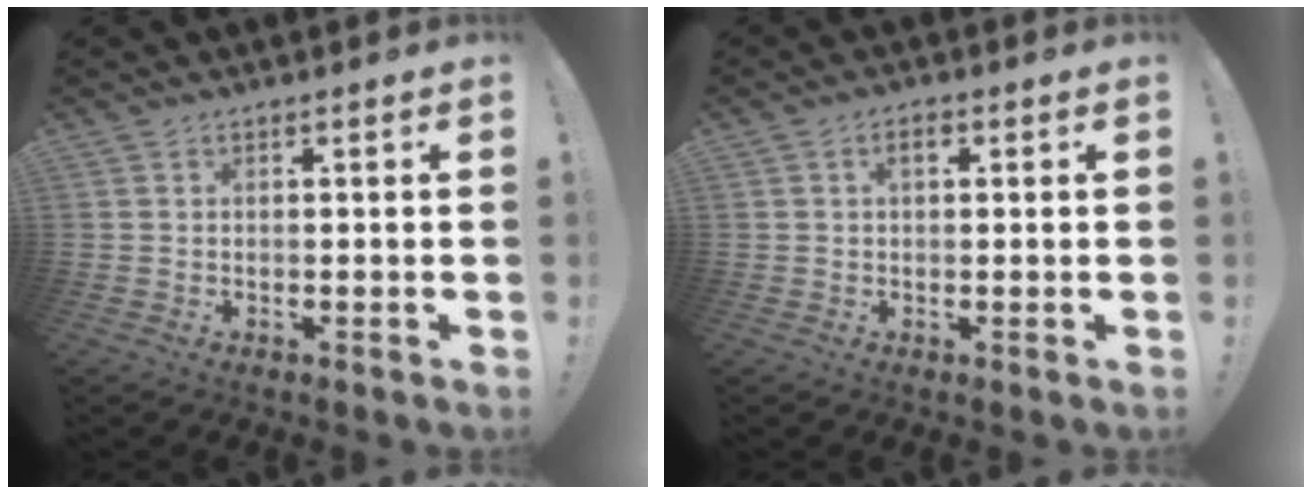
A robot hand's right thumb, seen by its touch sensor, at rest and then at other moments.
{"total": 2.4, "force": [0.8, 1.2, 1.9], "torque": [-0.032, 0.004, 0.009]}